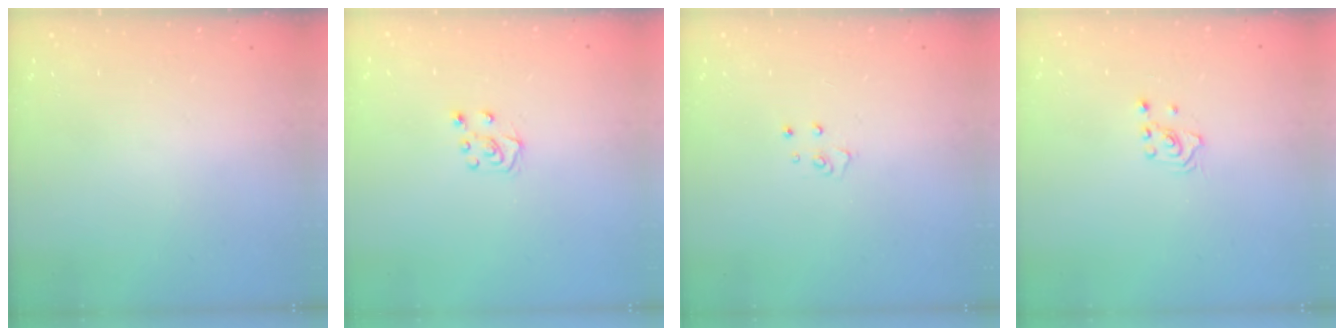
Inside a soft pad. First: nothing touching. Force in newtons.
{"total": 4.9, "press": 4.9, "slide": 0.6}
{"total": 2.9, "press": 2.9, "slide": 0.3}
{"total": 2.0, "press": 2.0, "slide": 0.2}